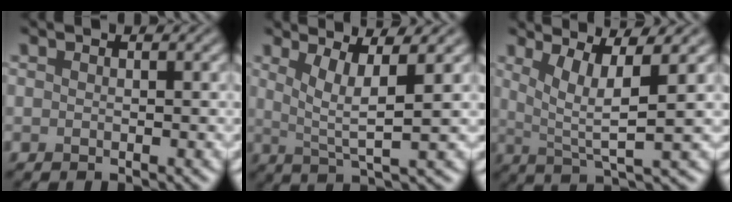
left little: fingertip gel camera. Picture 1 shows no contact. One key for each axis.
{"total": 4.4, "fx": 1.5, "fy": 0.8, "fz": 4.0, "tx": -0.074, "ty": -0.004, "tz": 0.031}
{"total": 5.1, "fx": 1.8, "fy": 1.0, "fz": 4.7, "tx": -0.083, "ty": -0.006, "tz": 0.034}